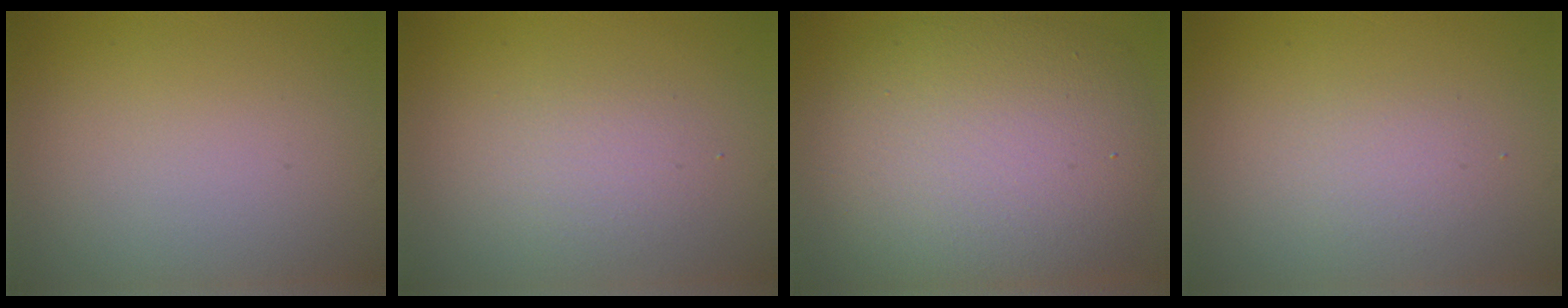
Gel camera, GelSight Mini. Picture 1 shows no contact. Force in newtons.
{"total": 1.9, "press": 1.9, "slide": 0.1}
{"total": 11.2, "press": 11.2, "slide": 0.4}
{"total": 1.5, "press": 1.4, "slide": 0.1}